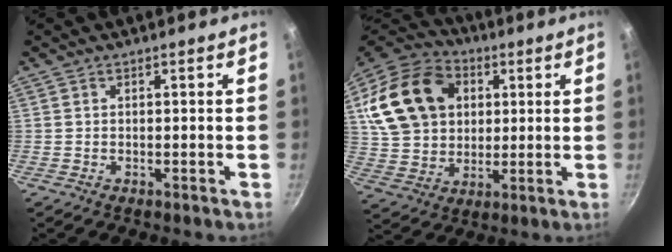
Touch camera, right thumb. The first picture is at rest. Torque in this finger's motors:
{"motor_torque": [-0.97, 1.85, 0.72, -0.31, 0.18]}